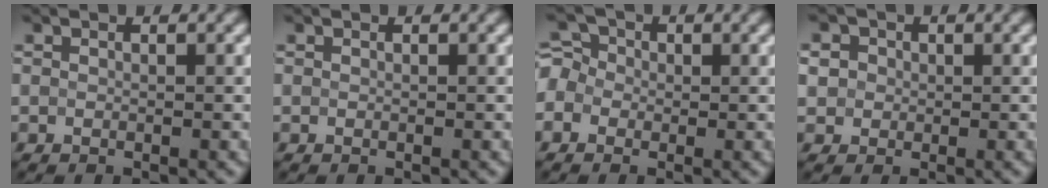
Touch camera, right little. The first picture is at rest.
{"total": 0.0}
{"total": 3.2, "force": [-0.2, 2.9, 1.3], "torque": [-0.012, 0.021, -0.028]}
{"total": 2.9, "force": [0.8, 2.6, 1.1], "torque": [-0.015, 0.014, 0.009]}